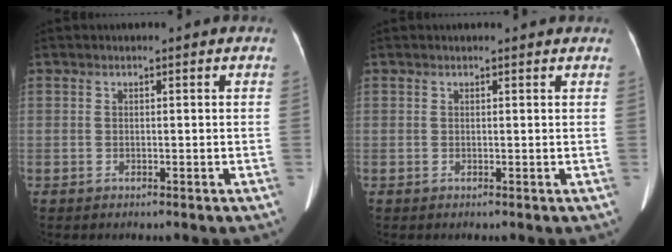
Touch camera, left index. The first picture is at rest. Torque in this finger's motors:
{"motor_torque": [0.08, -0.16, 0.00, 0.00]}